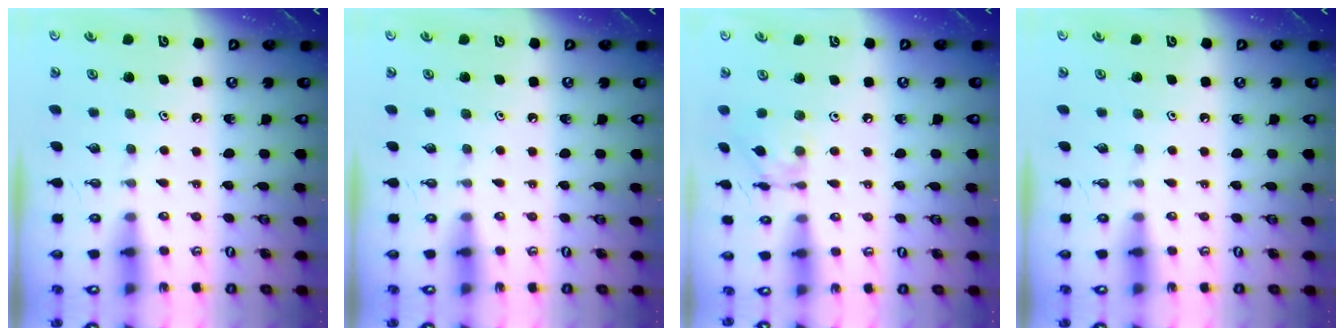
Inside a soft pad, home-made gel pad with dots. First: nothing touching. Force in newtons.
{"total": 0.0}
{"total": 8.0, "press": 8.0, "slide": 0.5}
{"total": 0.0}